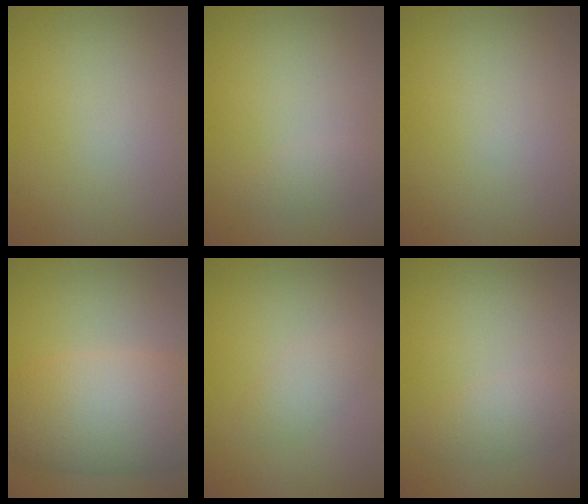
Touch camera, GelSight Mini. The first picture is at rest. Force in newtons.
{"total": 1.2, "press": 1.2, "slide": 0.0}
{"total": 0.0}
{"total": 8.8, "press": 8.8, "slide": 0.3}
{"total": 1.7, "press": 1.7, "slide": 0.1}
{"total": 2.1, "press": 2.1, "slide": 0.1}